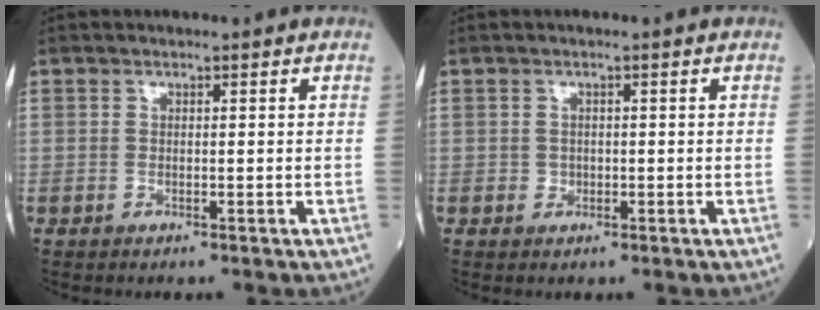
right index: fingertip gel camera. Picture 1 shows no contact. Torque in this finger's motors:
{"motor_torque": [0.00, -0.24, 0.07, -0.01]}